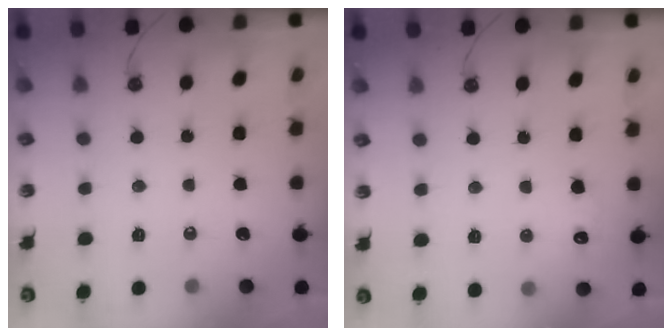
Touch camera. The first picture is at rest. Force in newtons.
{"total": 5.4, "press": 5.3, "slide": 1.2}